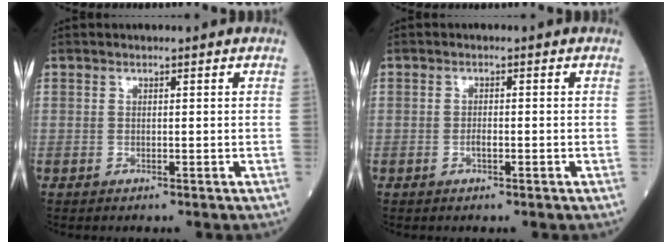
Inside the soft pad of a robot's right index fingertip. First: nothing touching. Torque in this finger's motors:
{"motor_torque": [0.19, 0.04, 0.11, 0.03]}